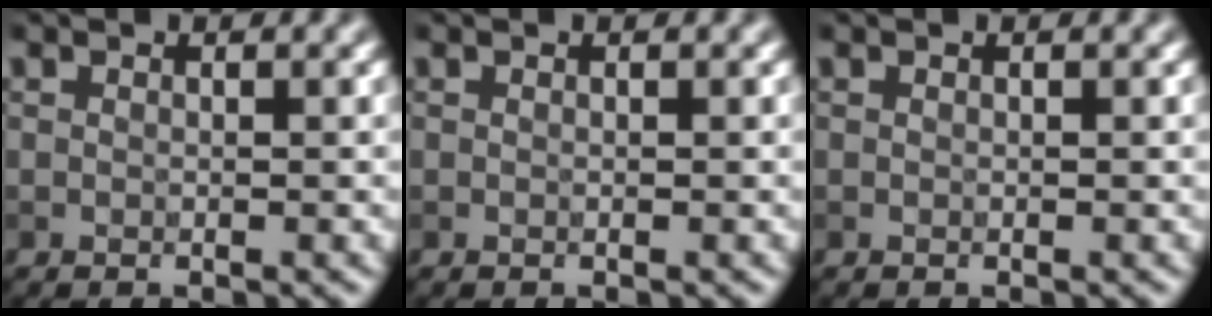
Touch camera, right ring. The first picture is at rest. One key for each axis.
{"total": 0.0}
{"total": 0.0}